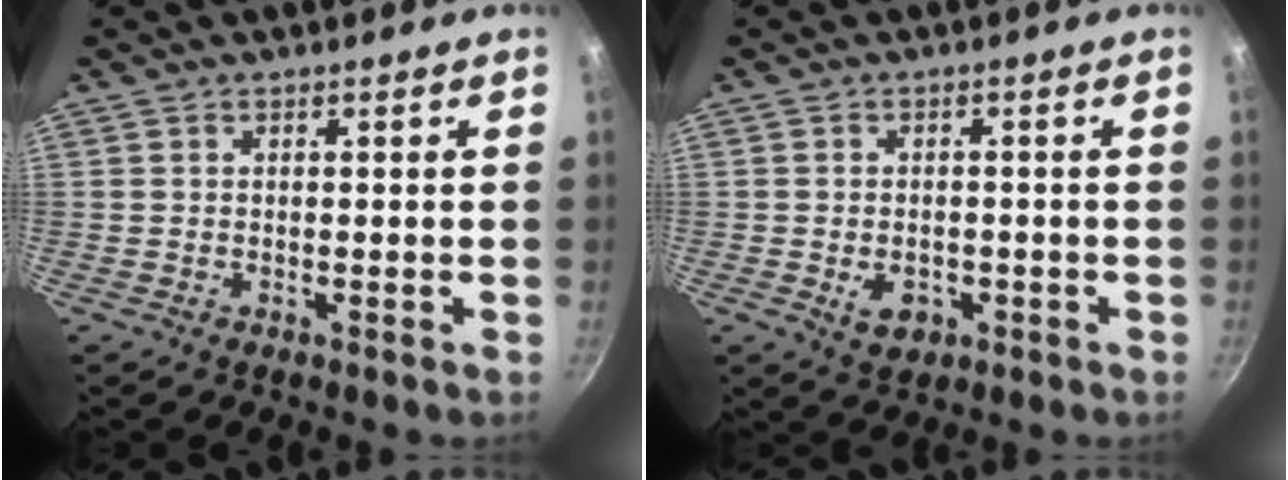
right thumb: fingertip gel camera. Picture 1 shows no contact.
{"total": 4.6, "force": [-1.4, 3.2, 2.9], "torque": [-0.035, 0.006, -0.014]}